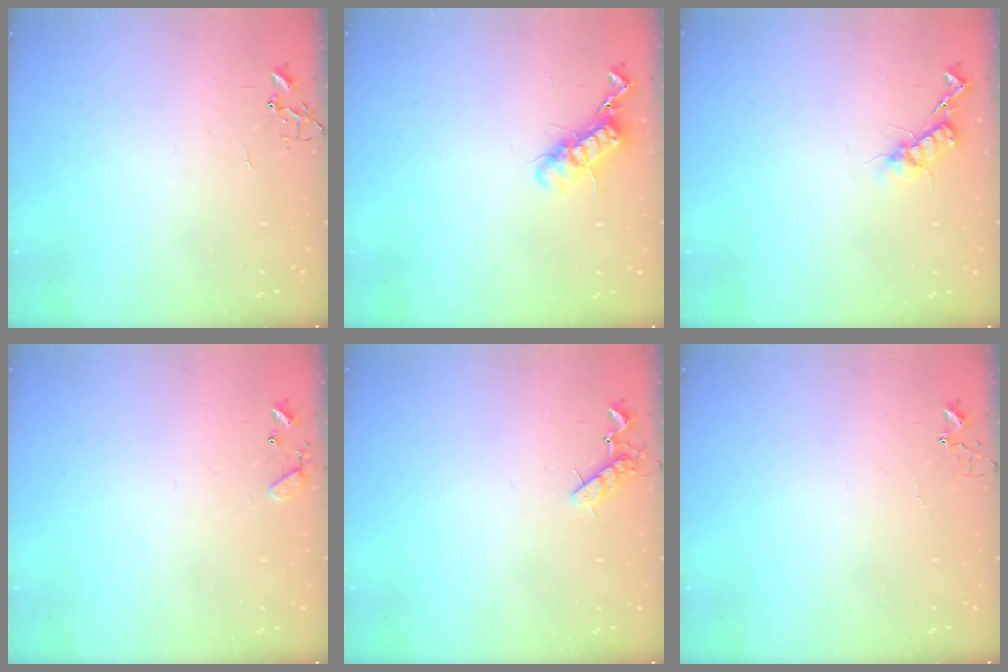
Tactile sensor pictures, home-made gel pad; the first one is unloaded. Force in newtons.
{"total": 12.1, "press": 12.1, "slide": 0.4}
{"total": 10.8, "press": 10.8, "slide": 0.1}
{"total": 9.1, "press": 9.0, "slide": 0.7}
{"total": 7.4, "press": 7.3, "slide": 1.0}
{"total": 2.9, "press": 2.9, "slide": 0.4}